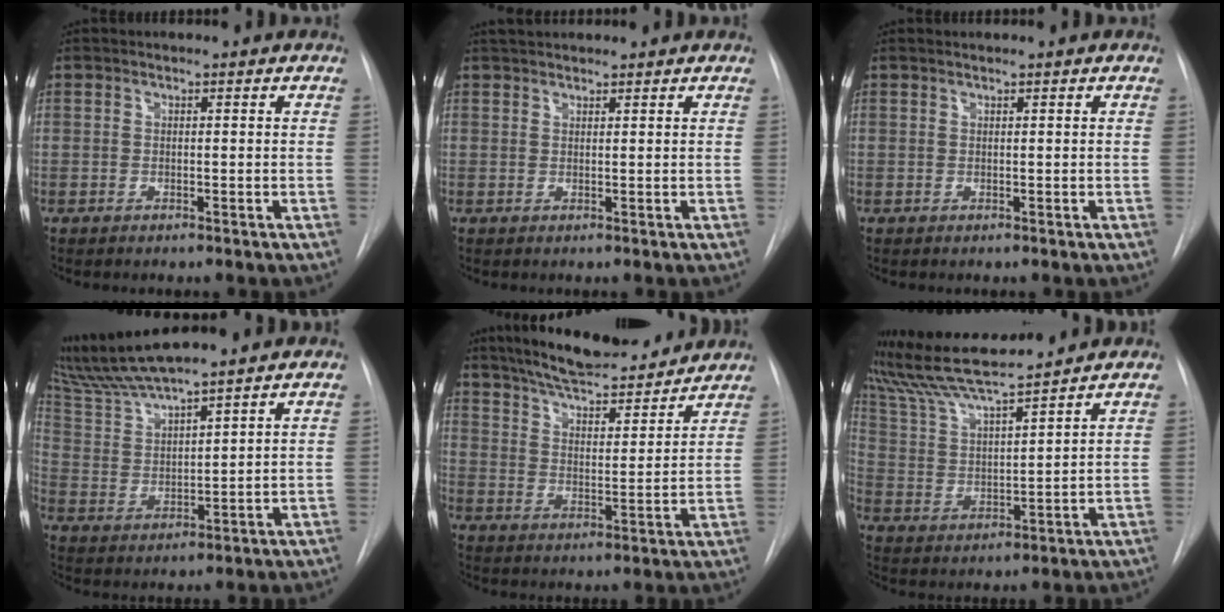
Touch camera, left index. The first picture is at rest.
{"total": 4.0, "force": [3.7, 0.7, 1.4], "torque": [-0.019, 0.036, 0.062]}
{"total": 0.6, "force": [0.5, -0.1, 0.2], "torque": [-0.008, 0.008, 0.015]}
{"total": 8.9, "force": [8.3, -0.8, 3.1], "torque": [-0.075, 0.012, 0.168]}
{"total": 17.5, "force": [15.6, 3.4, 7.2], "torque": [-0.116, 0.008, 0.234]}
{"total": 13.1, "force": [11.9, -0.4, 5.5], "torque": [-0.114, 0.013, 0.220]}